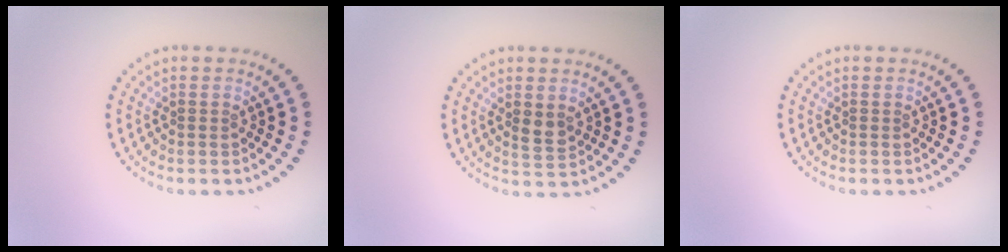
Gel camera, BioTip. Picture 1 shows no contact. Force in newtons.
{"total": 1.8, "press": 1.7, "slide": 0.4}
{"total": 0.0}